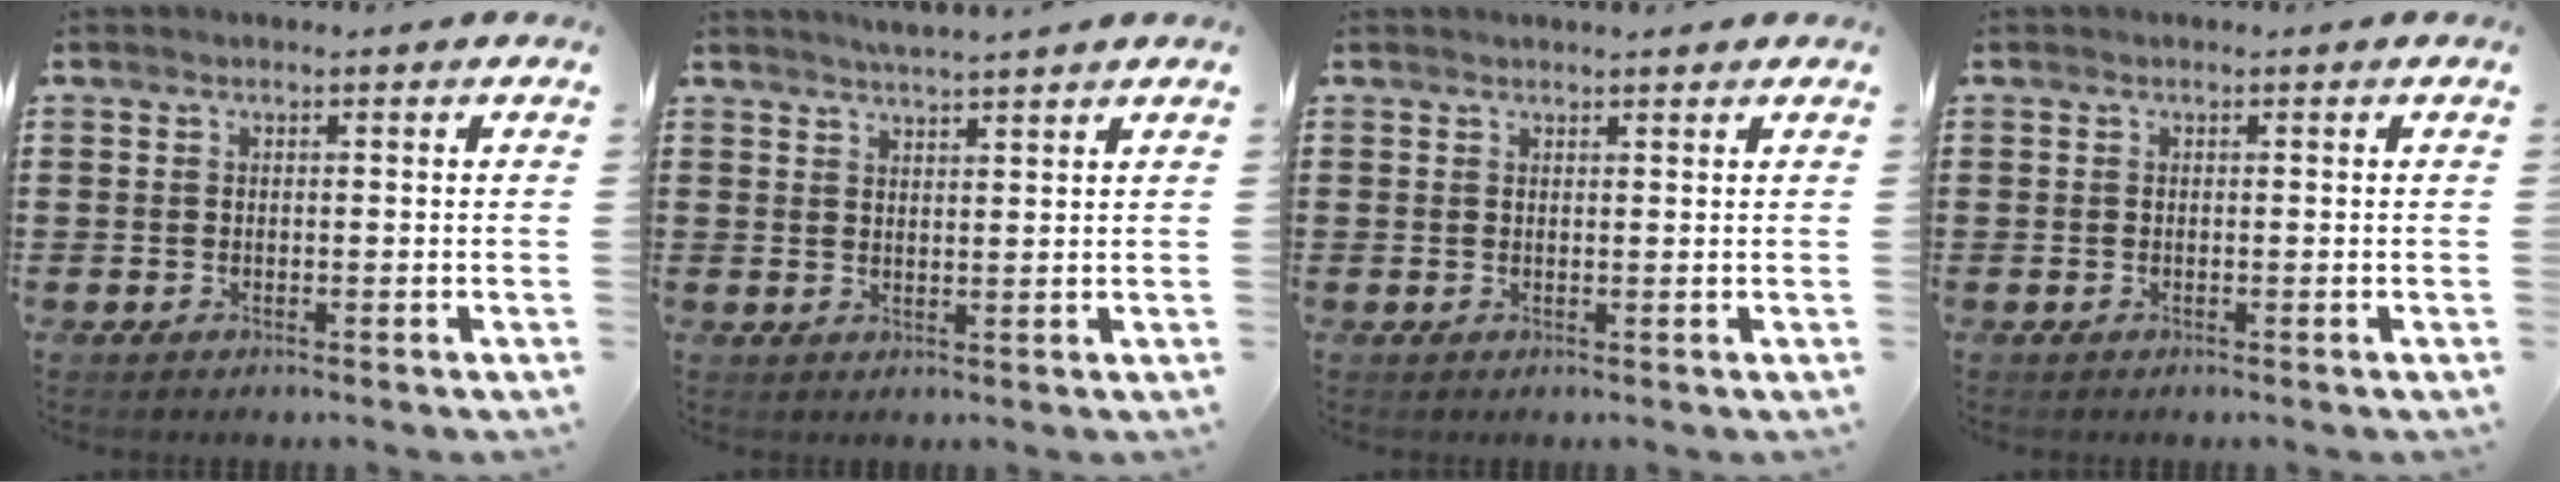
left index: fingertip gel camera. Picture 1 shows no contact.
{"total": 2.6, "force": [2.6, -0.4, 0.2], "torque": [-0.011, -0.009, 0.049]}
{"total": 1.1, "force": [1.1, 0.2, 0.1], "torque": [-0.004, 0.000, 0.022]}
{"total": 0.0}